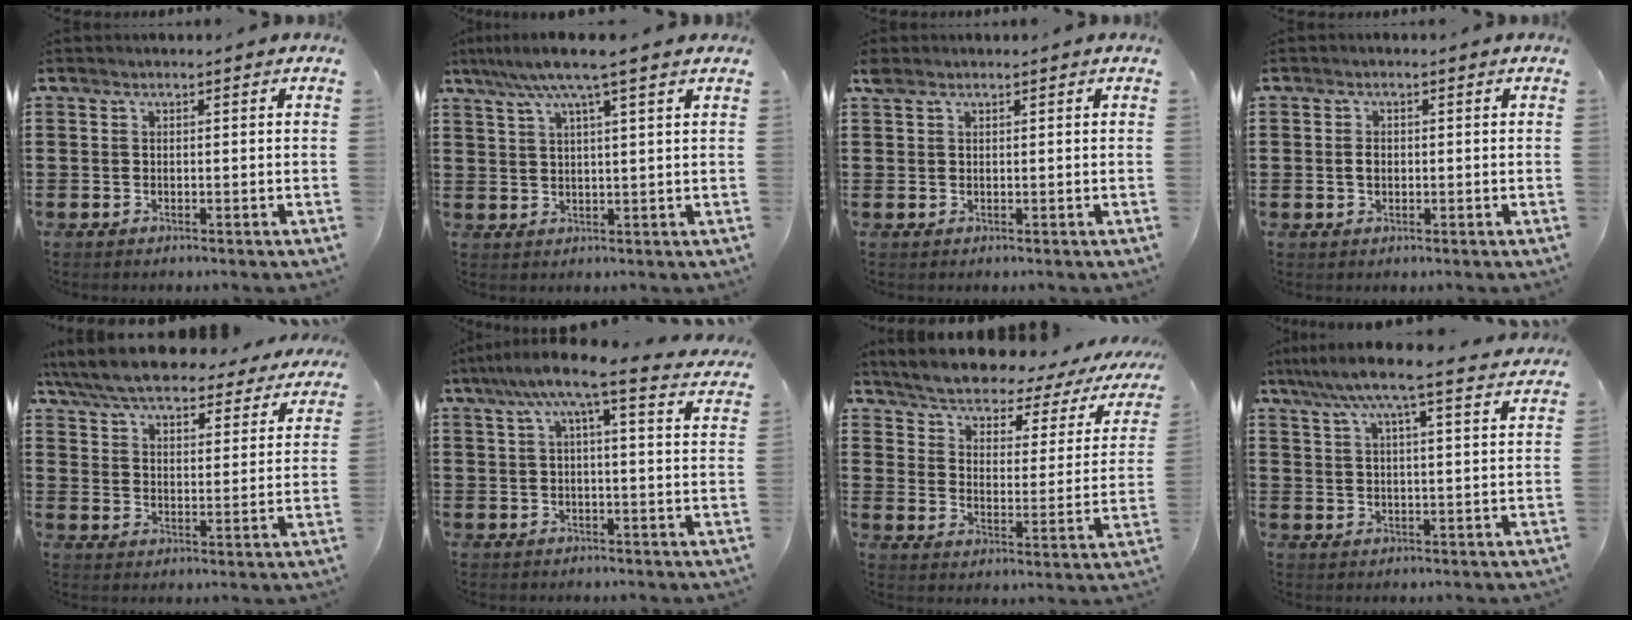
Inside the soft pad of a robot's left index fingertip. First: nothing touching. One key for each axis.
{"total": 6.1, "fx": 4.2, "fy": -0.2, "fz": 4.4, "tx": -0.095, "ty": -0.005, "tz": 0.072}
{"total": 1.2, "fx": 0.8, "fy": 0.6, "fz": 0.5, "tx": -0.014, "ty": 0.003, "tz": 0.016}
{"total": 1.7, "fx": 0.0, "fy": 1.0, "fz": 1.3, "tx": -0.028, "ty": 0.006, "tz": -0.001}
{"total": 7.5, "fx": 7.0, "fy": 1.0, "fz": 2.4, "tx": -0.077, "ty": -0.041, "tz": 0.124}
{"total": 7.3, "fx": 5.4, "fy": 0.1, "fz": 4.9, "tx": -0.115, "ty": -0.016, "tz": 0.091}
{"total": 3.6, "fx": 3.3, "fy": 0.5, "fz": 1.2, "tx": -0.045, "ty": -0.032, "tz": 0.046}
{"total": 7.9, "fx": 6.5, "fy": 0.0, "fz": 4.4, "tx": -0.104, "ty": -0.020, "tz": 0.114}